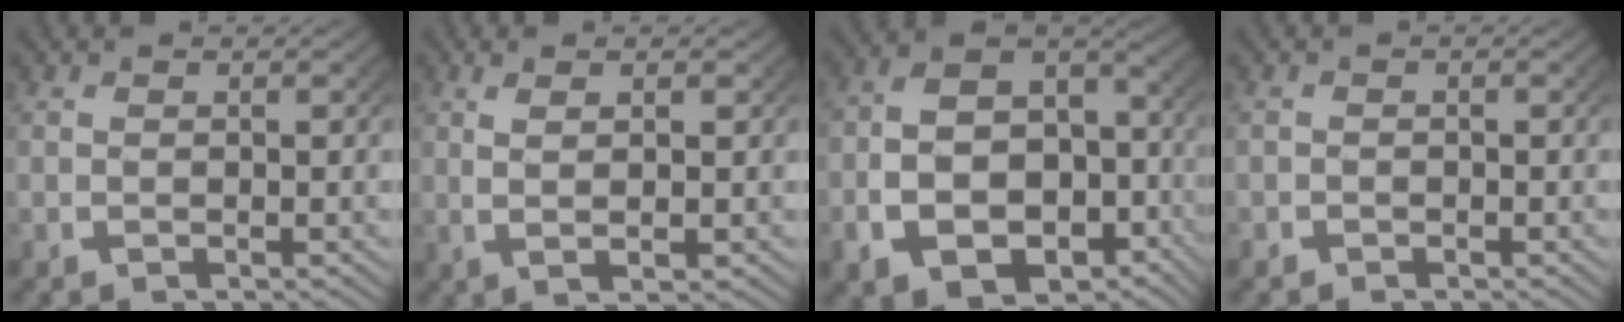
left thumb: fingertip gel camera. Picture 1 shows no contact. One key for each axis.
{"total": 2.6, "fx": 0.7, "fy": 0.4, "fz": 2.5, "tx": -0.049, "ty": -0.002, "tz": 0.020}
{"total": 12.8, "fx": -3.1, "fy": 9.2, "fz": 8.3, "tx": -0.162, "ty": -0.038, "tz": -0.034}
{"total": 0.9, "fx": -0.6, "fy": 0.7, "fz": -0.1, "tx": 0.005, "ty": -0.005, "tz": -0.014}